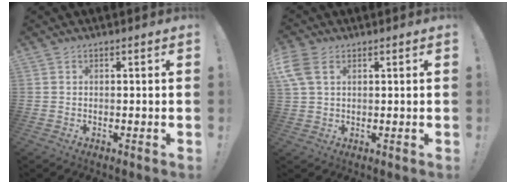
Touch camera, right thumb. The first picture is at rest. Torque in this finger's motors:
{"motor_torque": [-0.09, 1.21, 1.85, 0.91, 0.23]}